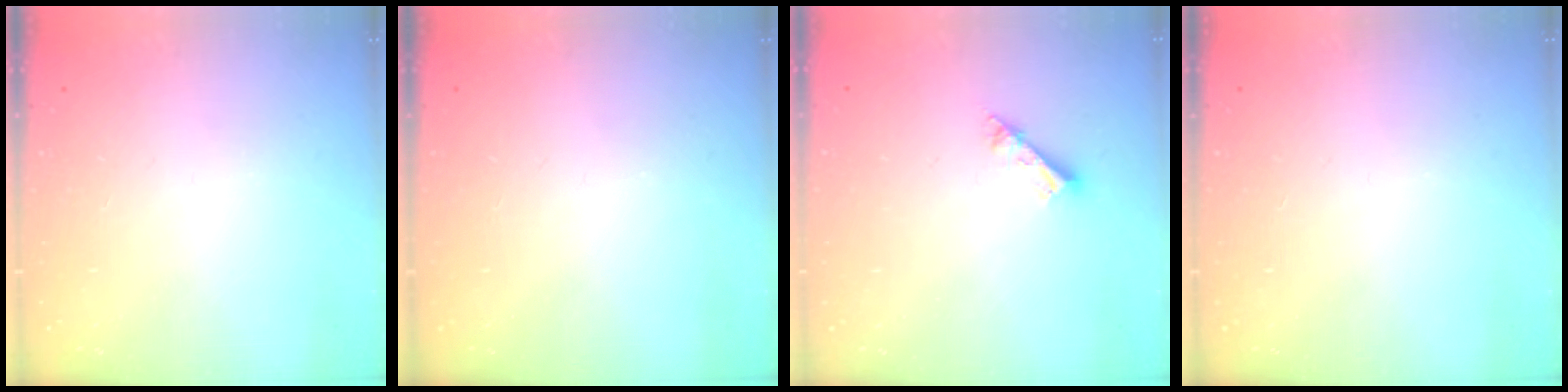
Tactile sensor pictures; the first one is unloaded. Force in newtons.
{"total": 0.0}
{"total": 2.5, "press": 2.5, "slide": 0.1}
{"total": 0.0}